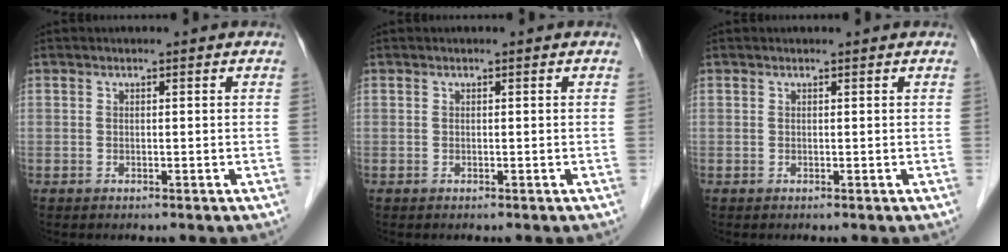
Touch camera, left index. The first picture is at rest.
{"total": 0.0}
{"total": 0.0}